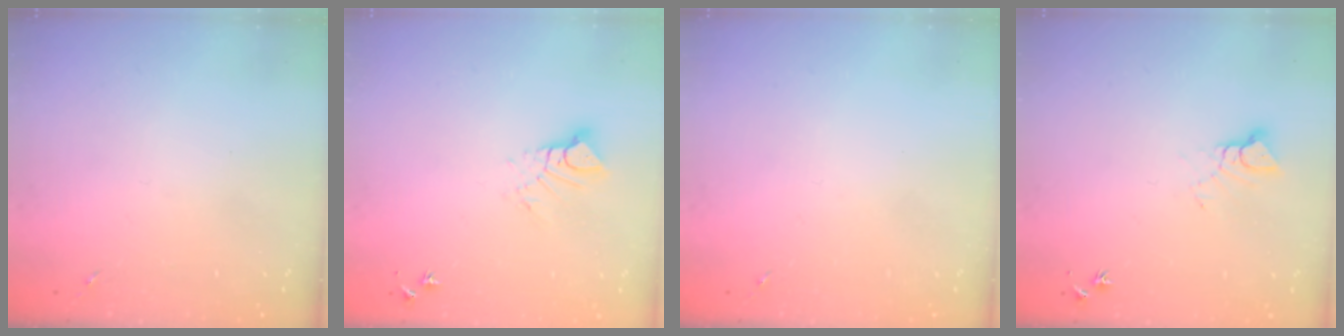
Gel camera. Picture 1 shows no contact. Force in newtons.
{"total": 6.6, "press": 6.6, "slide": 0.4}
{"total": 0.0}
{"total": 5.1, "press": 5.1, "slide": 0.4}